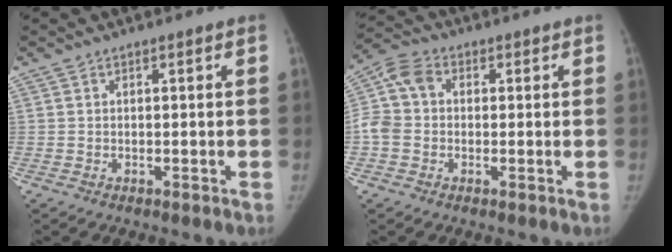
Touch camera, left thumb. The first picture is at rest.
{"total": 7.6, "force": [-0.2, 6.3, 4.3], "torque": [-0.086, 0.025, -0.018]}